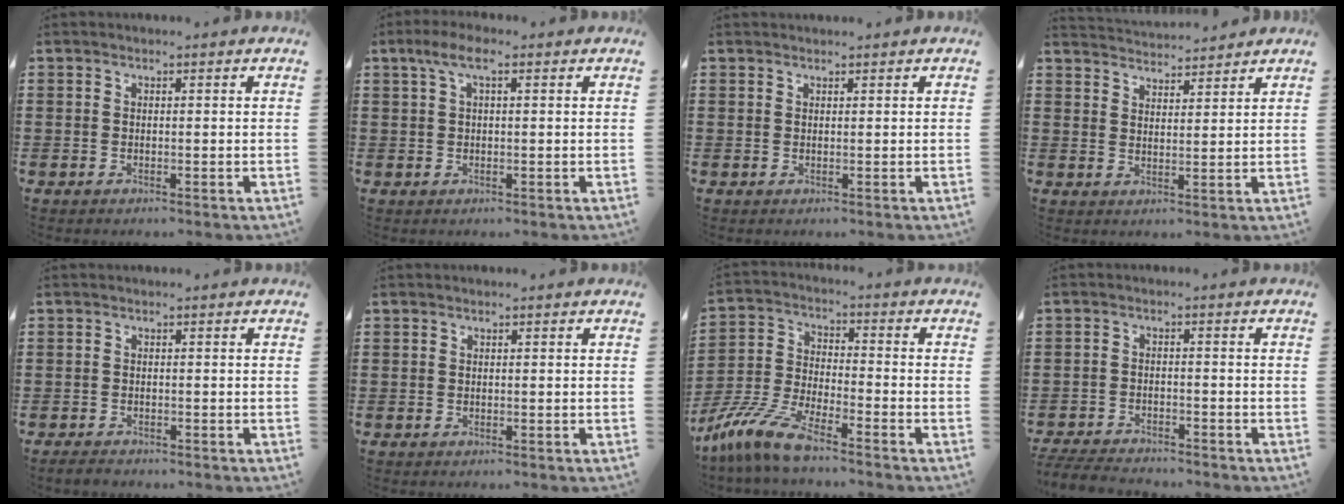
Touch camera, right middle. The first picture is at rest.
{"total": 4.8, "force": [2.6, 1.1, 3.9], "torque": [-0.081, 0.006, 0.044]}
{"total": 0.6, "force": [0.5, 0.3, 0.0], "torque": [0.006, -0.002, 0.008]}
{"total": 3.2, "force": [3.1, 0.0, -0.4], "torque": [-0.002, -0.013, 0.058]}
{"total": 1.1, "force": [-1.0, 0.5, 0.1], "torque": [-0.004, 0.001, -0.021]}
{"total": 0.0}
{"total": 8.9, "force": [-7.6, 0.9, 4.5], "torque": [-0.112, -0.004, -0.154]}
{"total": 4.1, "force": [-4.0, 0.8, 0.6], "torque": [-0.016, 0.002, -0.083]}